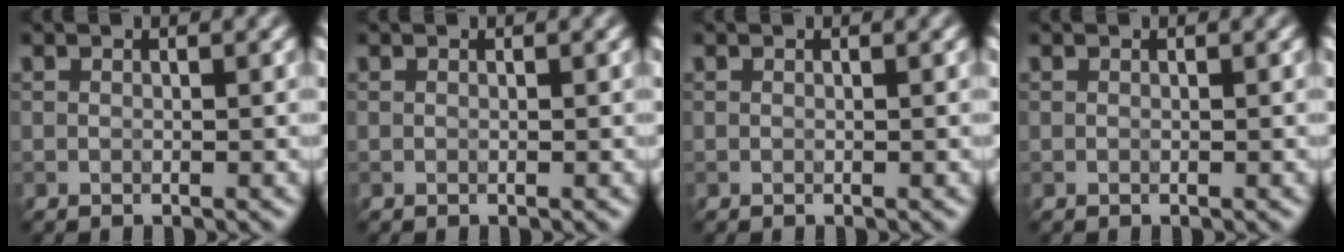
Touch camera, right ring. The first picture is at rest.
{"total": 0.0}
{"total": 0.0}
{"total": 0.0}